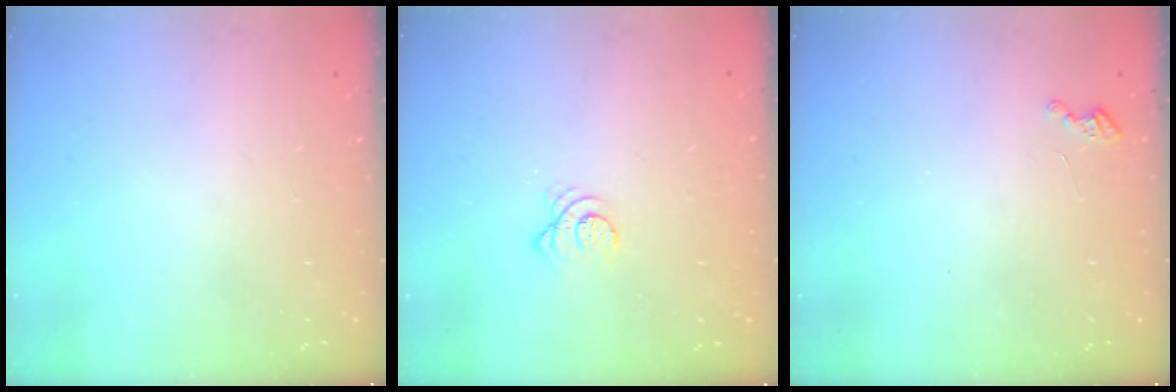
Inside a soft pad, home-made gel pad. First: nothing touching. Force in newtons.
{"total": 3.0, "press": 2.9, "slide": 0.3}
{"total": 2.7, "press": 2.7, "slide": 0.4}